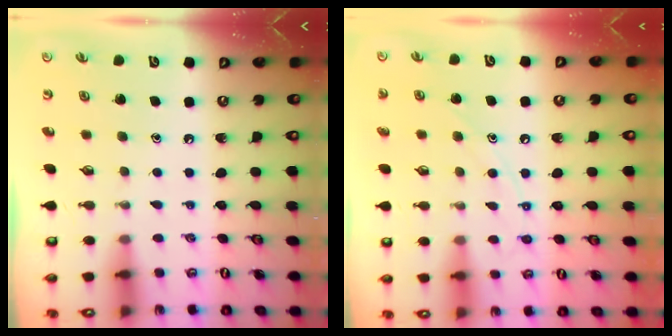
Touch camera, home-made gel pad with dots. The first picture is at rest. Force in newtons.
{"total": 8.5, "press": 8.5, "slide": 0.7}